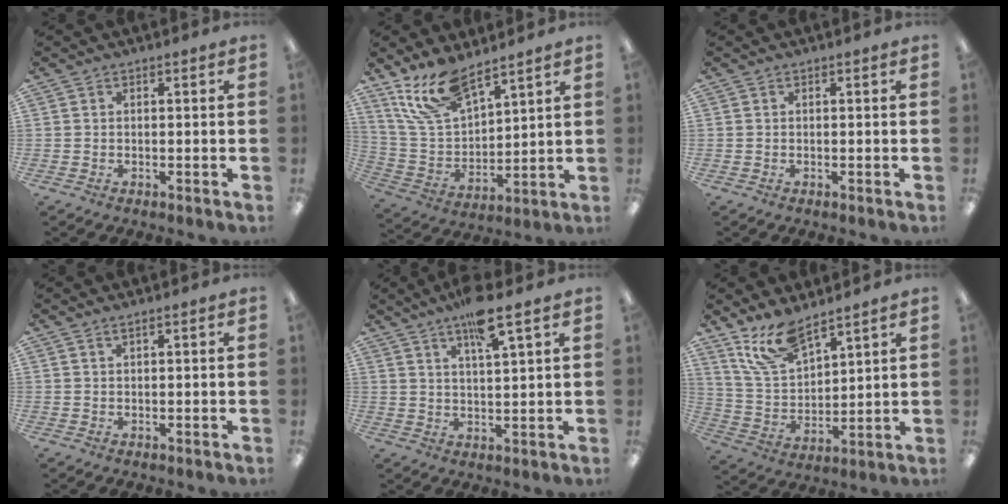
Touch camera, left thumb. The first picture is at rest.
{"total": 15.3, "force": [11.2, 6.4, 8.2], "torque": [-0.190, -0.045, 0.208]}
{"total": 0.0}
{"total": 0.9, "force": [0.6, 0.0, 0.6], "torque": [-0.013, 0.000, 0.010]}
{"total": 9.4, "force": [6.2, 1.8, 6.8], "torque": [-0.114, -0.023, 0.101]}
{"total": 12.6, "force": [9.5, 5.3, 6.2], "torque": [-0.141, -0.036, 0.182]}